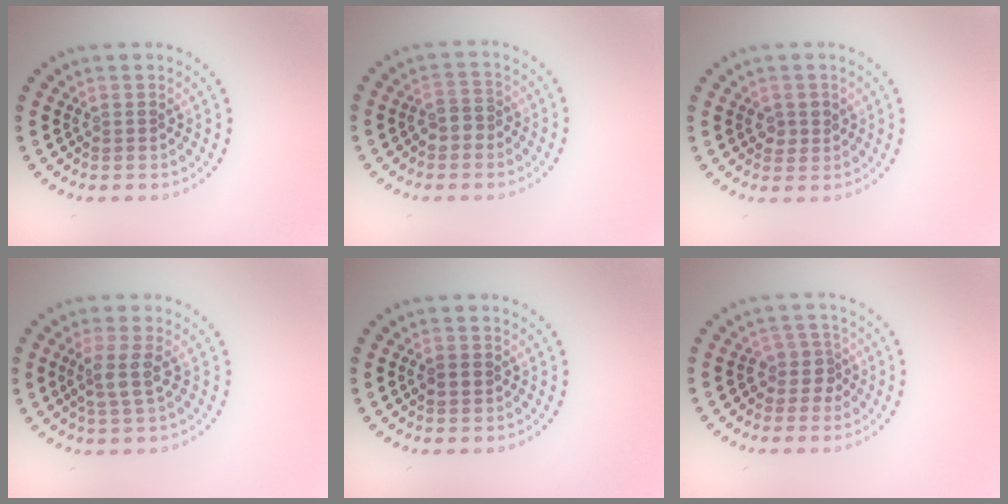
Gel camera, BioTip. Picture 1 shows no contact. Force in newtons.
{"total": 1.7, "press": 1.6, "slide": 0.6}
{"total": 1.4, "press": 1.4, "slide": 0.4}
{"total": 2.4, "press": 2.0, "slide": 1.3}
{"total": 1.7, "press": 1.7, "slide": 0.2}
{"total": 2.1, "press": 1.6, "slide": 1.3}